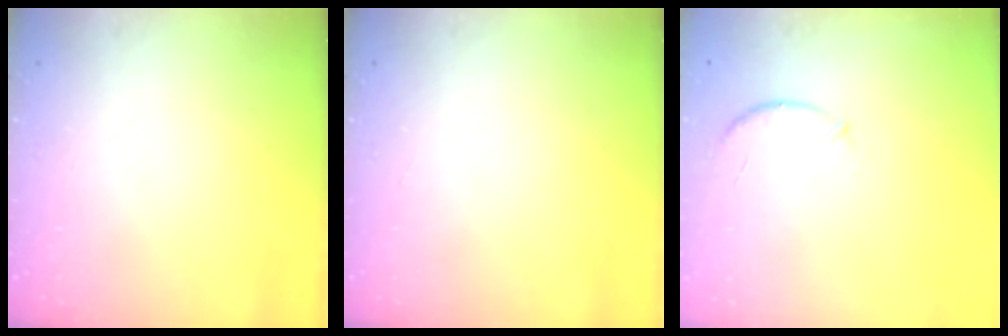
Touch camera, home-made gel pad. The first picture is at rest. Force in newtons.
{"total": 0.0}
{"total": 6.5, "press": 6.5, "slide": 1.0}